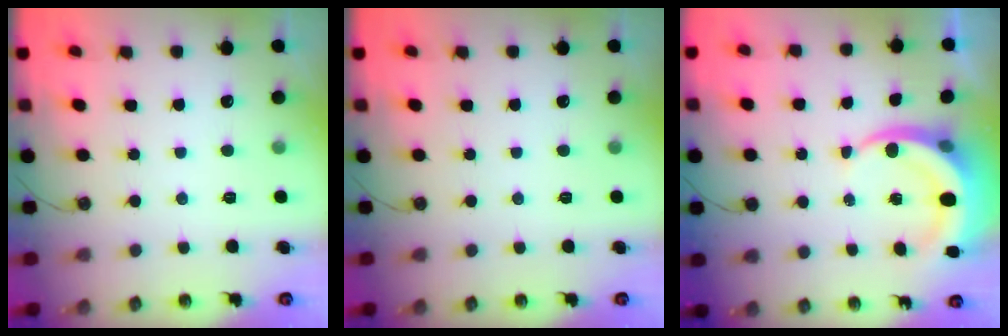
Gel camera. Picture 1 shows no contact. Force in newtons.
{"total": 0.0}
{"total": 7.5, "press": 7.4, "slide": 1.0}